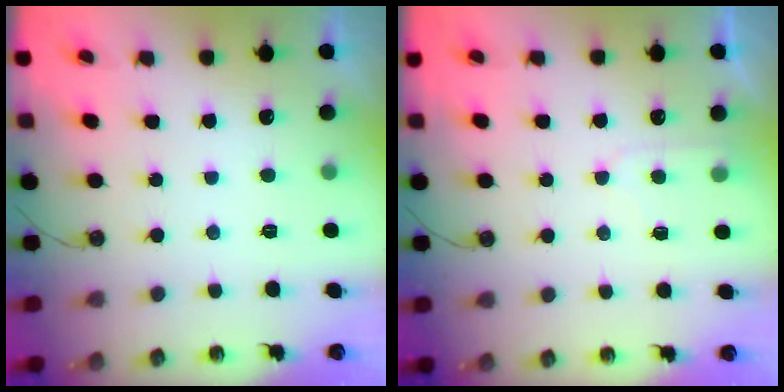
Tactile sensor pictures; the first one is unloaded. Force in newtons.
{"total": 5.4, "press": 5.4, "slide": 0.4}